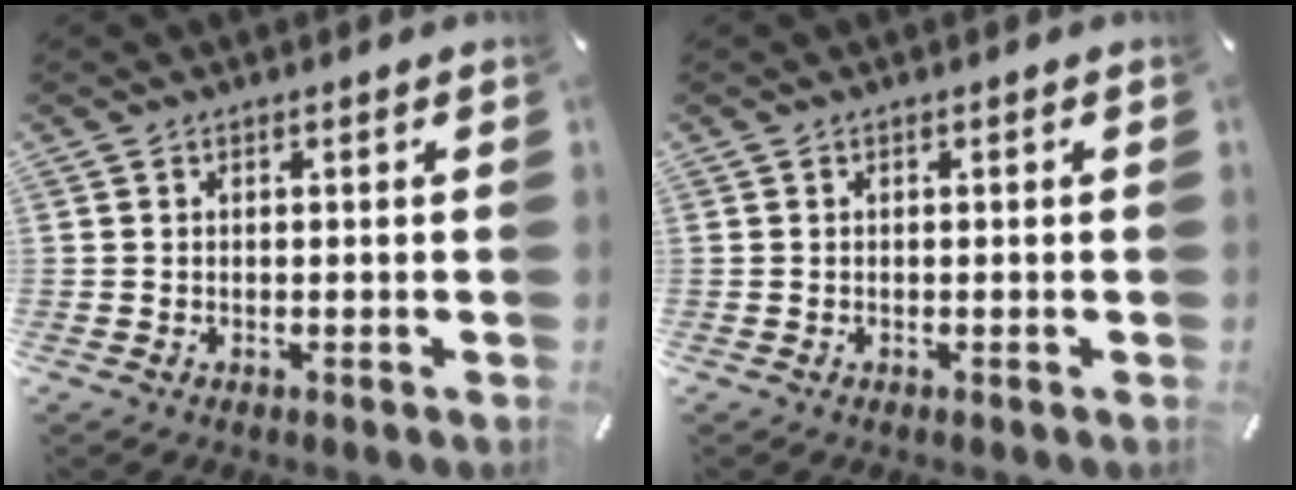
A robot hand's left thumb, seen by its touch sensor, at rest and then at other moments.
{"total": 0.0}